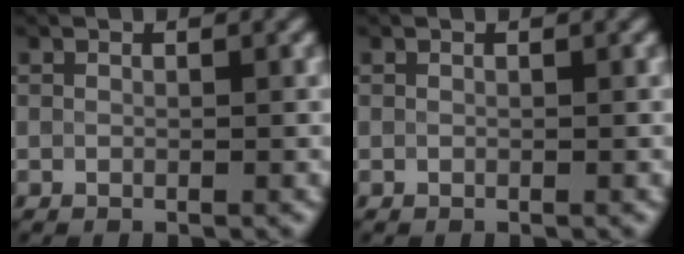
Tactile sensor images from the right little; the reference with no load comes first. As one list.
[{"total": 0.0}]